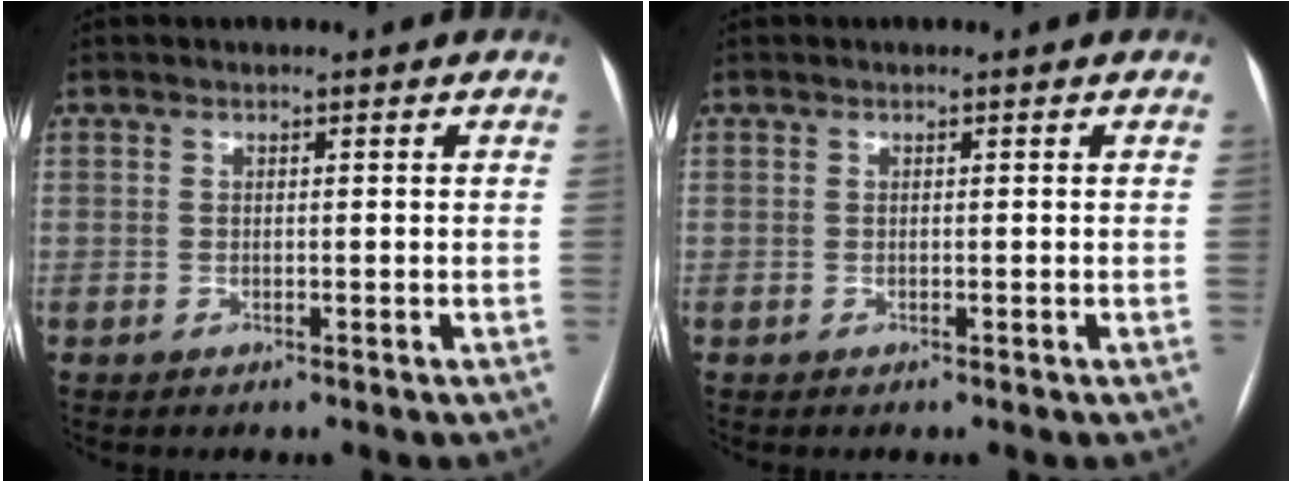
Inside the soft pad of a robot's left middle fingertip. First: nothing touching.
{"total": 0.0}